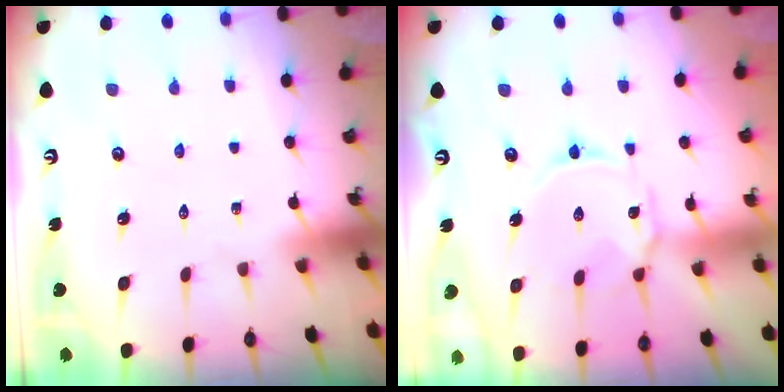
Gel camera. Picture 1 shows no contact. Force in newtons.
{"total": 6.9, "press": 6.9, "slide": 0.6}